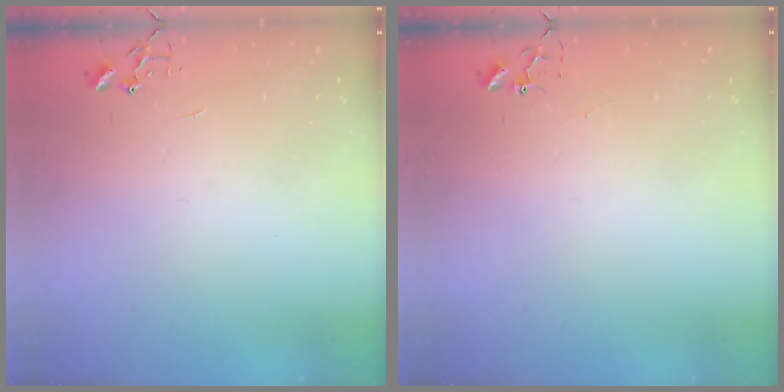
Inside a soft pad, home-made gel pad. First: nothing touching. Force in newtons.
{"total": 3.9, "press": 3.8, "slide": 0.2}